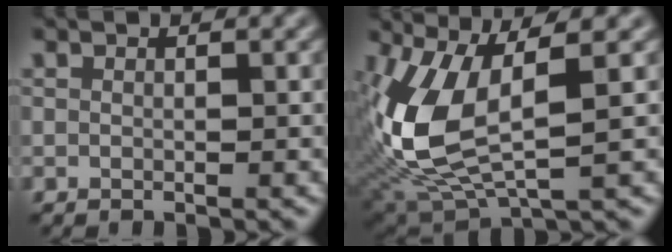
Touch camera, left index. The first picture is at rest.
{"total": 9.7, "force": [1.0, 4.3, 8.7], "torque": [-0.208, -0.010, 0.022]}